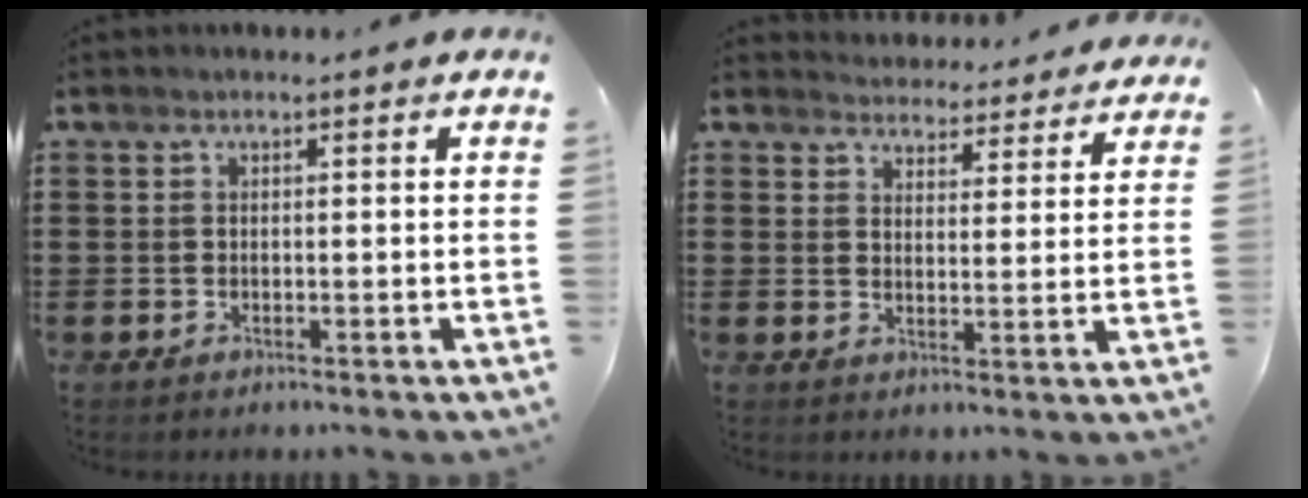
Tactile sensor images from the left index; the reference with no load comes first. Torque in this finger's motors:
{"motor_torque": [2.14, 0.00, -0.28, -0.14]}